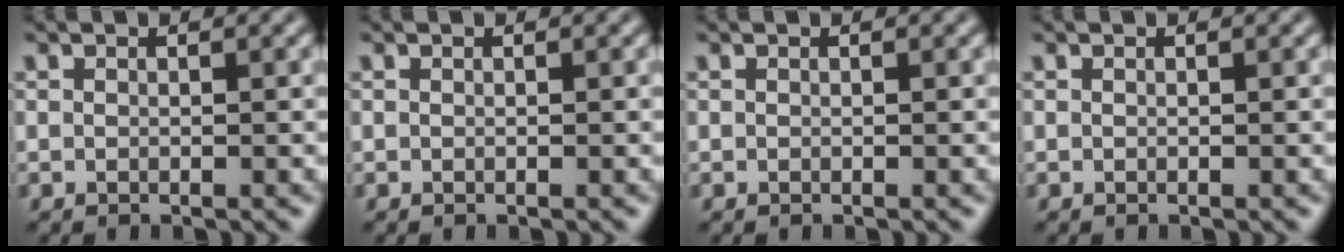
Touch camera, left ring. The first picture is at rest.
{"total": 0.0}
{"total": 0.0}
{"total": 0.0}